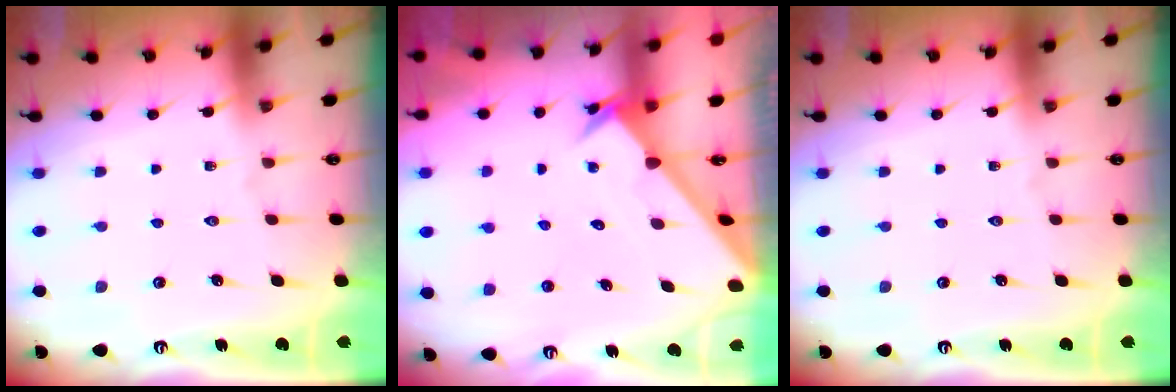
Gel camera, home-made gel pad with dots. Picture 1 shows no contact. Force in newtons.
{"total": 2.4, "press": 2.4, "slide": 0.2}
{"total": 0.0}